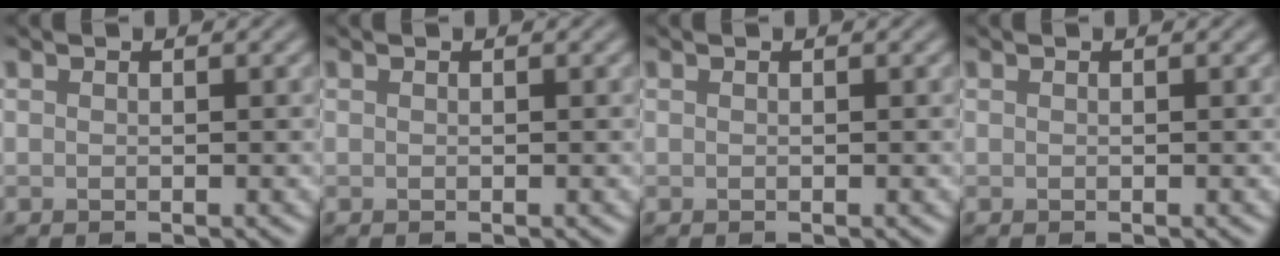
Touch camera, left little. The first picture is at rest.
{"total": 0.0}
{"total": 0.0}
{"total": 0.0}